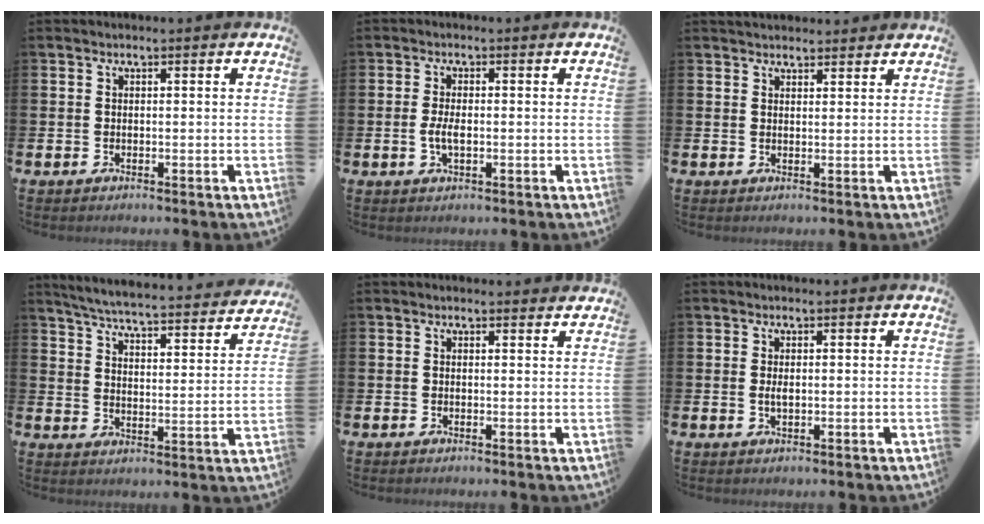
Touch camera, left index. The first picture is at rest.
{"total": 2.6, "force": [-0.4, 1.1, 2.3], "torque": [-0.033, -0.003, -0.010]}
{"total": 2.5, "force": [2.3, 0.8, 0.1], "torque": [0.006, -0.009, 0.040]}
{"total": 5.5, "force": [5.2, 0.3, 1.5], "torque": [-0.052, -0.045, 0.087]}
{"total": 0.9, "force": [0.8, 0.3, 0.1], "torque": [0.007, -0.001, 0.013]}
{"total": 1.2, "force": [0.1, 0.5, 1.0], "torque": [-0.019, 0.003, -0.001]}